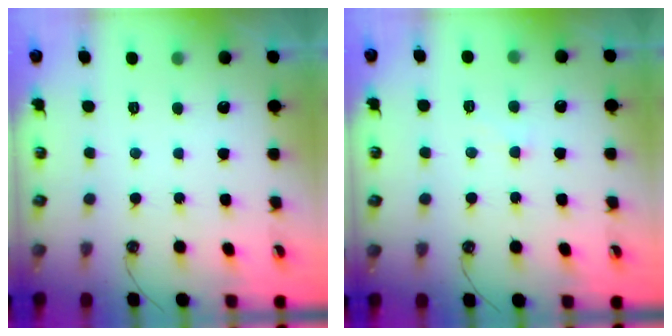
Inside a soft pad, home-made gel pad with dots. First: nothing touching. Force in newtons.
{"total": 2.7, "press": 2.7, "slide": 0.5}